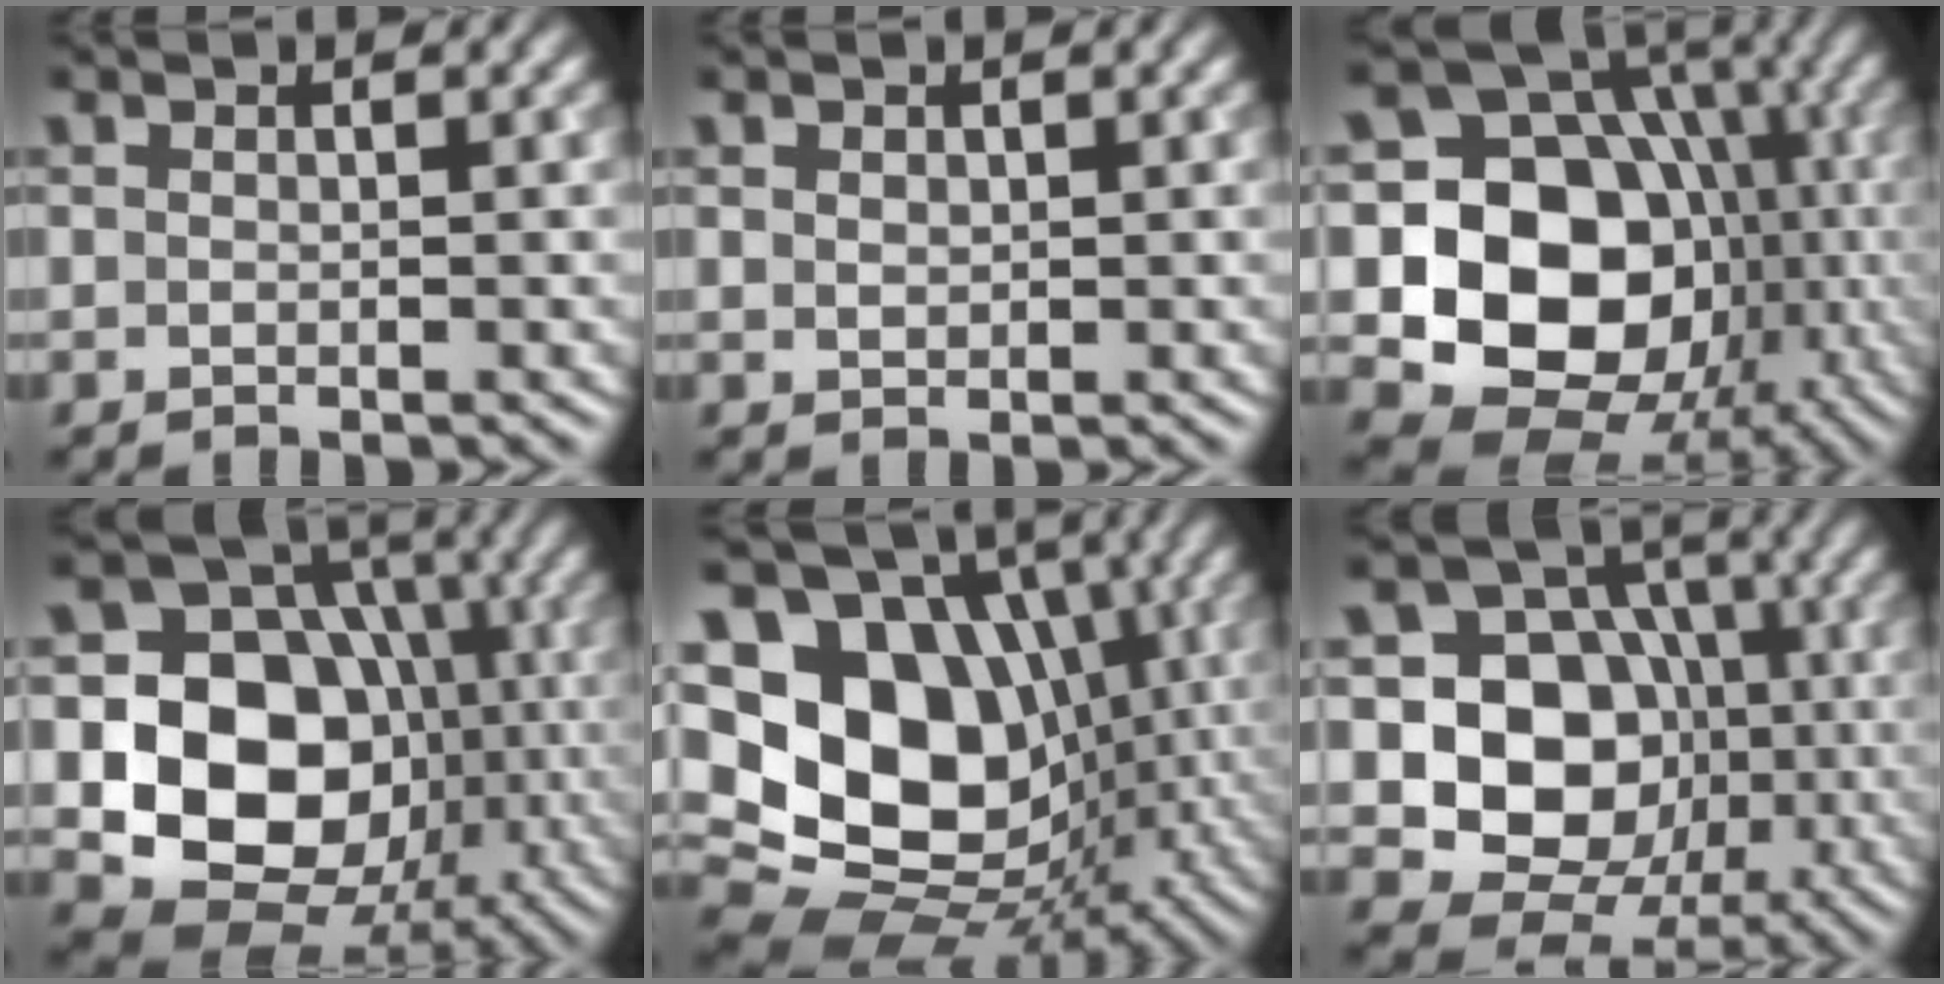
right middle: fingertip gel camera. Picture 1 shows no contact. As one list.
[{"total": 0.7, "force": [0.4, 0.5, 0.2], "torque": [-0.005, -0.002, 0.009]}, {"total": 15.5, "force": [-2.3, 12.7, 8.5], "torque": [-0.127, -0.015, -0.051]}, {"total": 13.3, "force": [-2.1, 10.9, 7.2], "torque": [-0.118, -0.014, -0.051]}, {"total": 17.2, "force": [1.1, 13.6, 10.5], "torque": [-0.186, 0.004, 0.017]}, {"total": 11.5, "force": [-1.6, 9.7, 6.0], "torque": [-0.091, -0.007, -0.057]}]